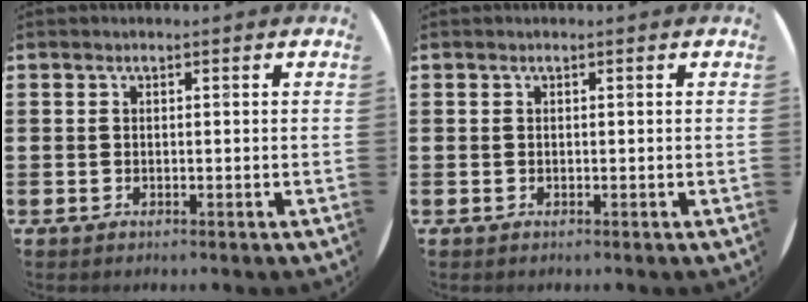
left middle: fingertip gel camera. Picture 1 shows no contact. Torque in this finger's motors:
{"motor_torque": [-0.19, 0.23, -0.01, -0.01]}